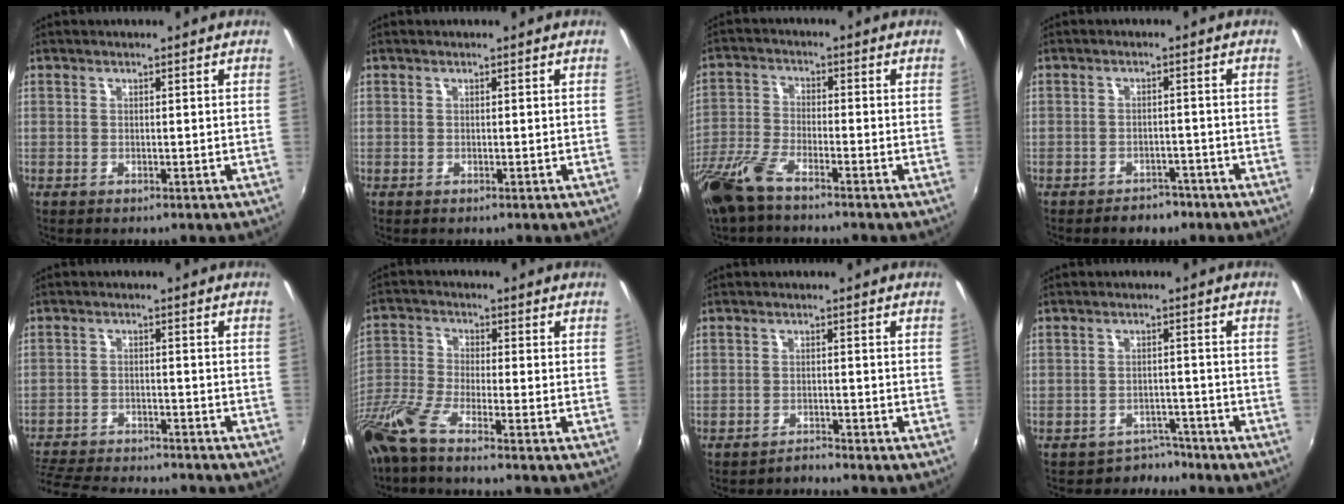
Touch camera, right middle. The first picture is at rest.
{"total": 0.0}
{"total": 9.5, "force": [-7.1, 2.2, 5.8], "torque": [-0.139, -0.019, -0.147]}
{"total": 4.4, "force": [-3.5, 2.4, 1.2], "torque": [-0.031, 0.006, -0.041]}
{"total": 14.9, "force": [-13.3, 2.9, 5.9], "torque": [-0.139, -0.020, -0.208]}
{"total": 9.9, "force": [-7.6, 0.2, 6.2], "torque": [-0.142, -0.029, -0.152]}
{"total": 1.6, "force": [-1.5, -0.3, -0.2], "torque": [0.001, -0.002, -0.028]}
{"total": 3.8, "force": [-3.3, 1.8, -0.7], "torque": [0.013, 0.017, -0.048]}